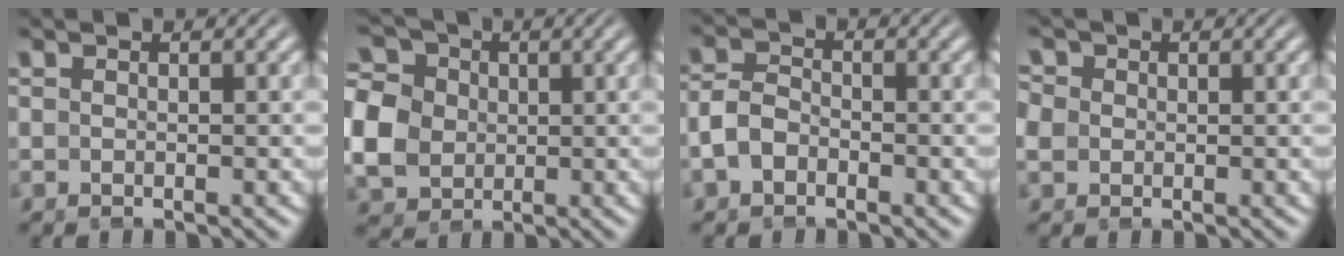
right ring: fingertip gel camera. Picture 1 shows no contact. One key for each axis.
{"total": 11.2, "fx": 1.0, "fy": 9.9, "fz": 5.1, "tx": -0.122, "ty": -0.022, "tz": 0.014}
{"total": 2.9, "fx": -1.2, "fy": 2.3, "fz": 1.3, "tx": -0.039, "ty": -0.007, "tz": -0.019}
{"total": 3.4, "fx": 0.4, "fy": 3.1, "fz": 1.4, "tx": -0.040, "ty": -0.004, "tz": 0.004}